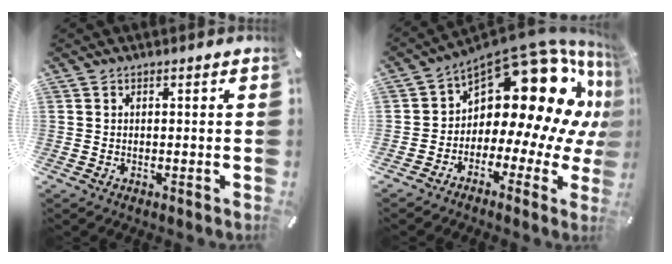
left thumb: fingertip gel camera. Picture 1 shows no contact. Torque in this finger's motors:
{"motor_torque": [2.42, 2.59, 0.49, 0.02, 0.16]}